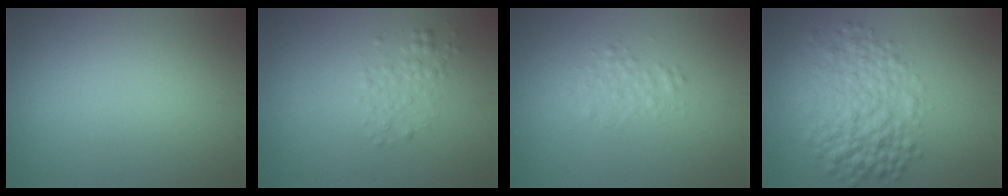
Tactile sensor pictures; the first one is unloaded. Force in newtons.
{"total": 1.7, "press": 1.7, "slide": 0.0}
{"total": 1.5, "press": 1.5, "slide": 0.0}
{"total": 6.1, "press": 6.1, "slide": 0.0}